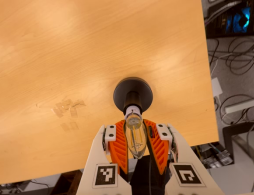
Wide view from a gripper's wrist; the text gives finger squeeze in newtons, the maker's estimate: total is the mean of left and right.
{"total": 21.3, "left": 19.9, "right": 22.7}